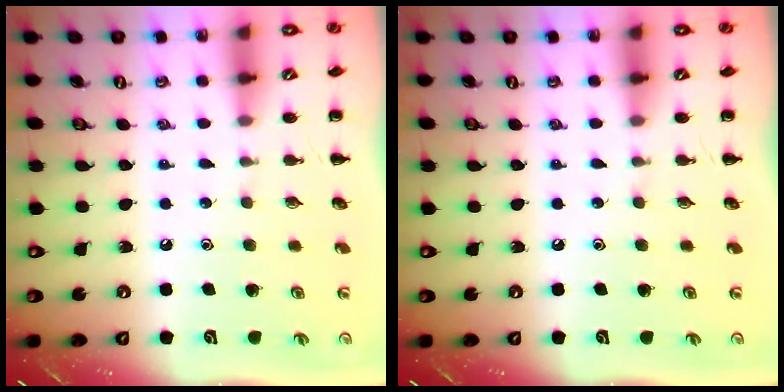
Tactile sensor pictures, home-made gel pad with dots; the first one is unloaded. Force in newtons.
{"total": 0.0}